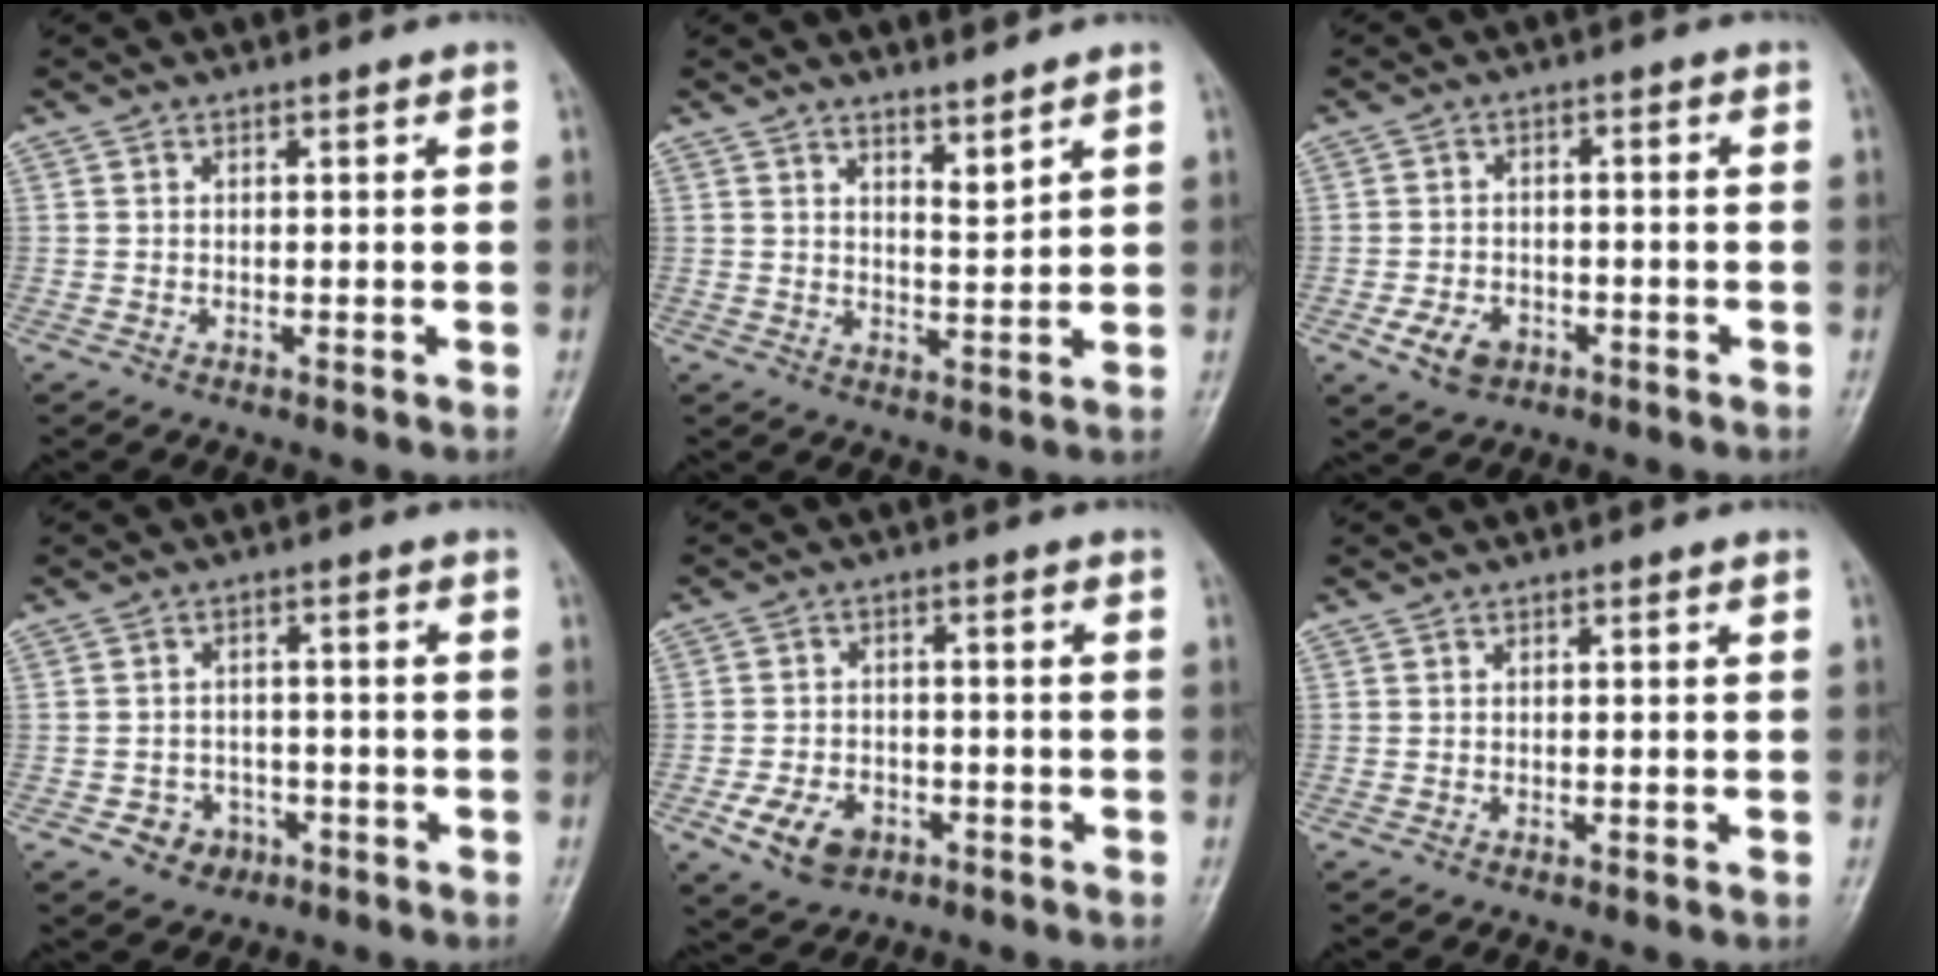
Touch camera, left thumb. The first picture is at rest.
{"total": 3.7, "force": [3.2, 0.4, 1.8], "torque": [-0.027, -0.034, 0.057]}
{"total": 5.5, "force": [-2.6, 4.0, 2.8], "torque": [-0.043, 0.012, -0.041]}
{"total": 4.9, "force": [-2.3, 4.1, 1.2], "torque": [0.006, 0.019, -0.033]}
{"total": 7.7, "force": [-3.5, 5.4, 4.1], "torque": [-0.063, 0.019, -0.057]}
{"total": 0.0}